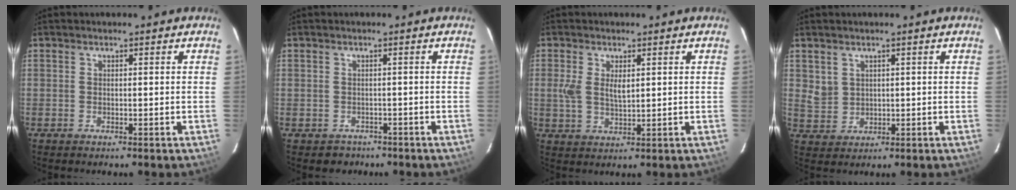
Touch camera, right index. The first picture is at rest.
{"total": 2.9, "force": [-1.6, 2.5, -0.1], "torque": [0.003, 0.015, -0.018]}
{"total": 4.6, "force": [1.0, 2.2, 3.9], "torque": [-0.080, 0.000, 0.017]}
{"total": 3.4, "force": [1.6, 2.9, 0.9], "torque": [-0.014, 0.004, 0.043]}